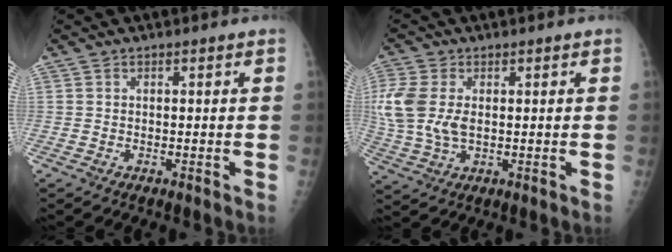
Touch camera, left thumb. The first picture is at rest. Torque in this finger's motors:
{"motor_torque": [-0.09, 0.99, 1.28, -0.26, 0.43]}